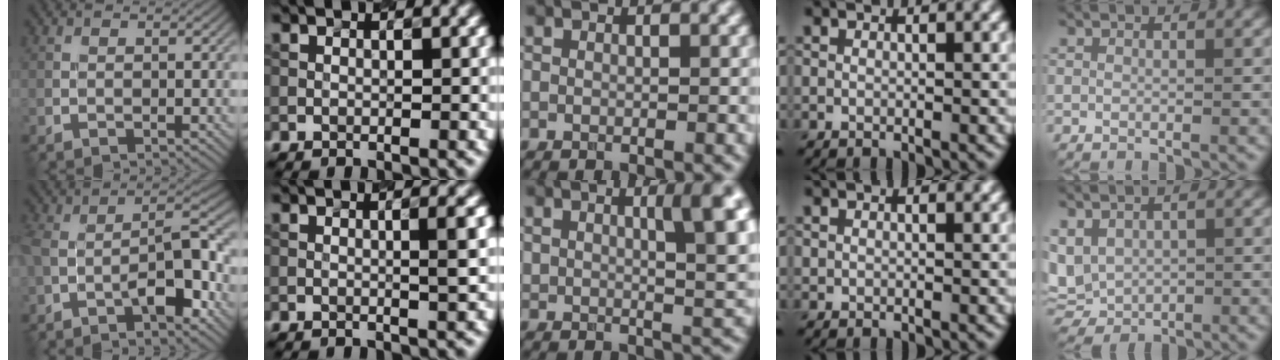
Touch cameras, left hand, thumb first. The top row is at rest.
{"thumb": {"total": 9.9, "force": [-4.7, 3.6, 7.9], "torque": [-0.133, 0.007, -0.085]}, "index": {"total": 2.4, "force": [0.1, 0.5, 2.3], "torque": [-0.029, 0.006, 0.004]}, "middle": {"total": 5.6, "force": [2.3, 1.3, 4.9], "torque": [-0.058, 0.003, 0.048]}, "ring": {"total": 0.7, "force": [0.7, 0.2, 0.1], "torque": [-0.002, -0.001, 0.013]}, "little": {"total": 4.2, "force": [0.8, 3.2, 2.5], "torque": [-0.061, -0.005, 0.021]}}